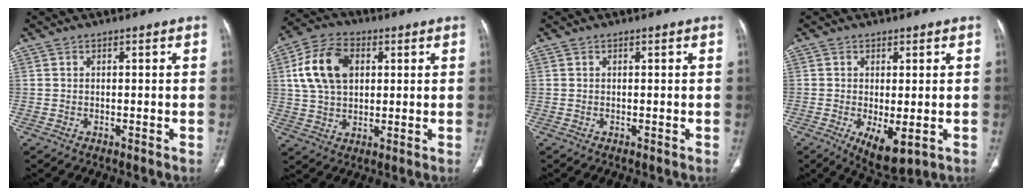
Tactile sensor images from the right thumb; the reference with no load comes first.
{"total": 12.9, "force": [3.1, 8.7, 9.0], "torque": [-0.157, 0.010, 0.054]}
{"total": 0.0}
{"total": 7.1, "force": [-1.9, 3.0, 6.2], "torque": [-0.099, -0.020, -0.018]}